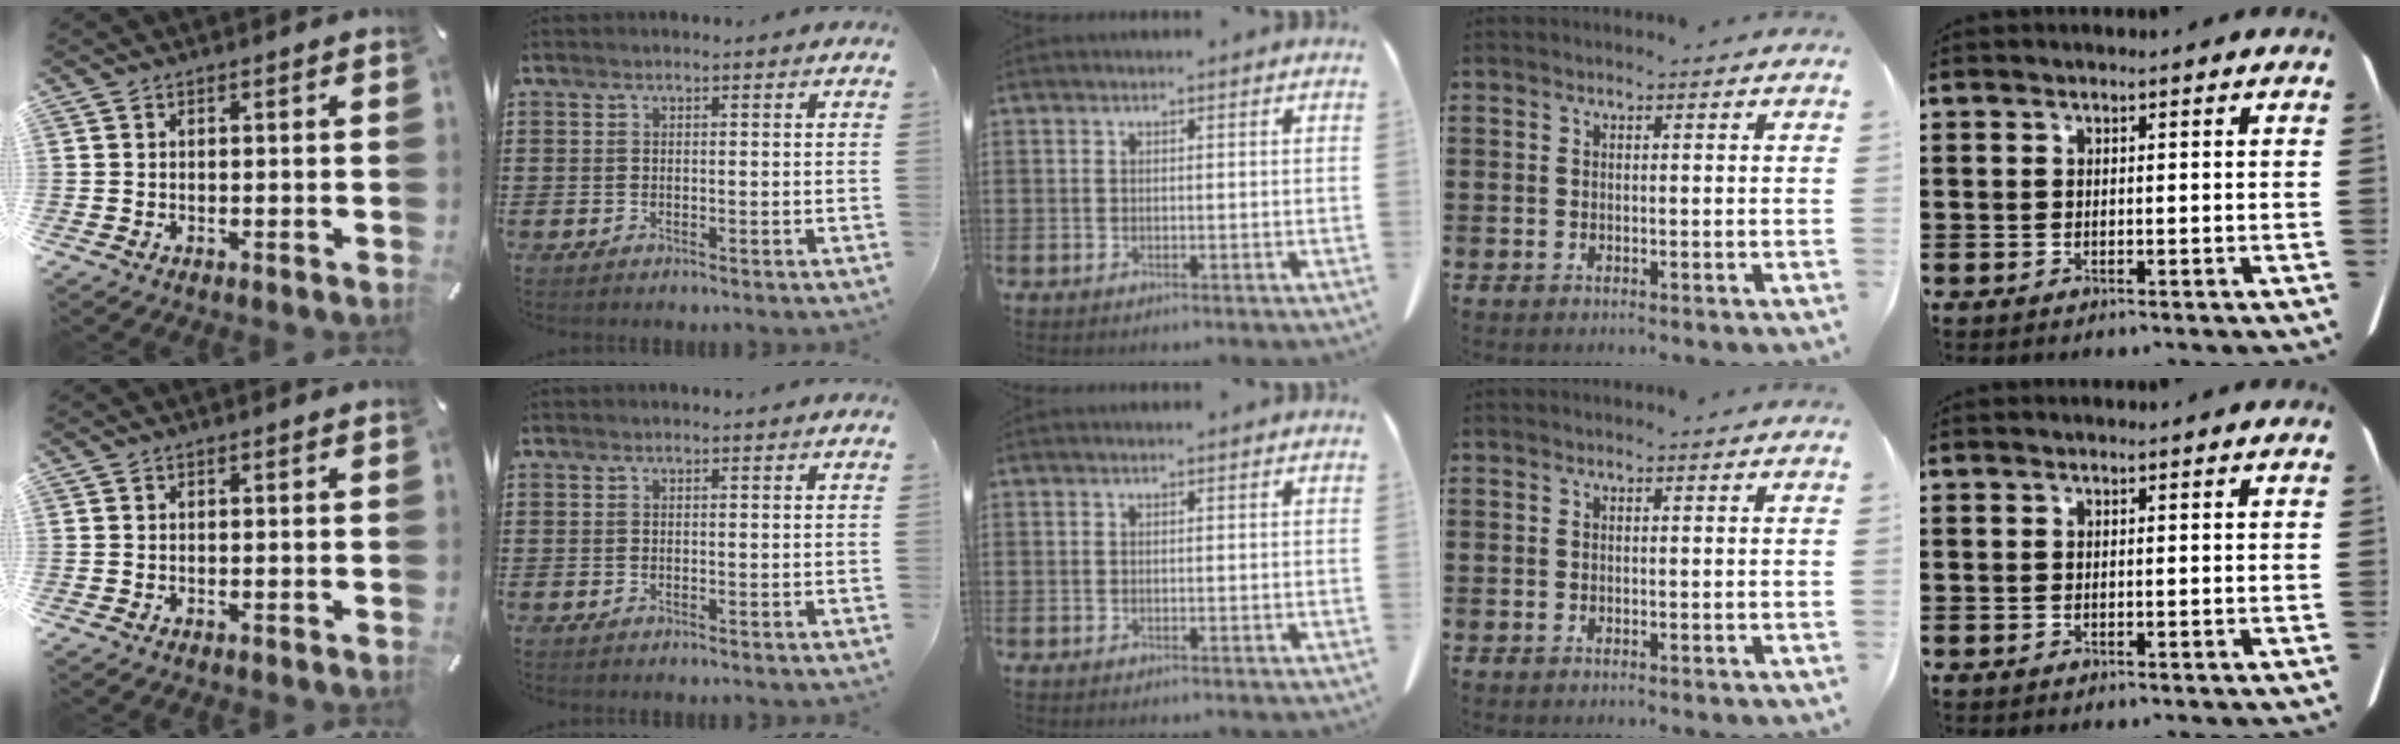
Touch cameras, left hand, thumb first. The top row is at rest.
{}